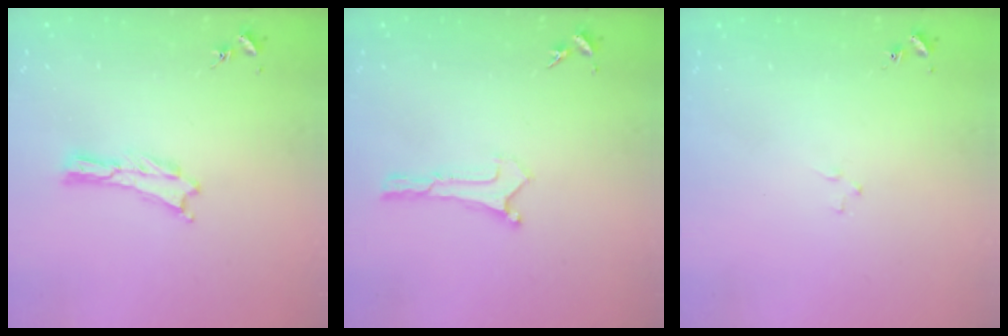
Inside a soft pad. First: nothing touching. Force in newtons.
{"total": 0.0}
{"total": 1.2, "press": 1.2, "slide": 0.2}